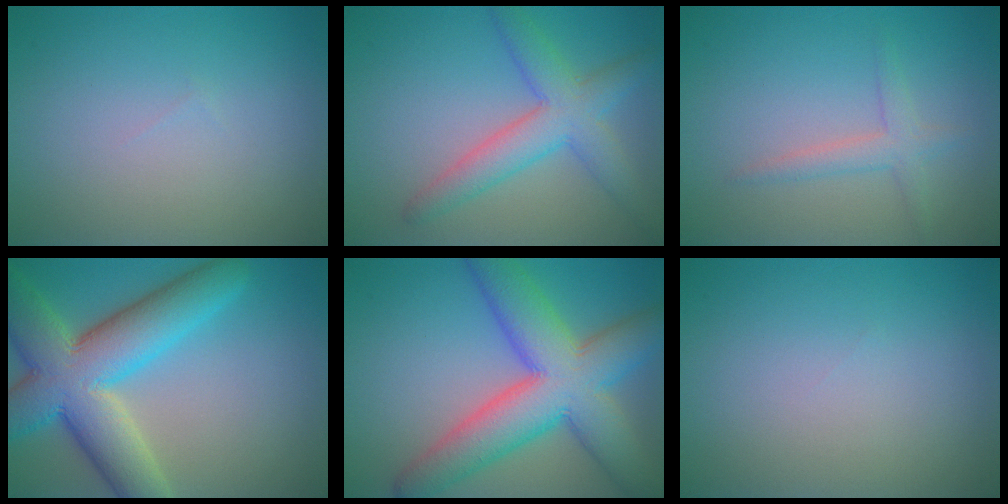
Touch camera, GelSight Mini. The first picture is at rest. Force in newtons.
{"total": 4.9, "press": 4.9, "slide": 0.2}
{"total": 2.0, "press": 2.0, "slide": 0.1}
{"total": 10.9, "press": 10.9, "slide": 0.8}
{"total": 10.5, "press": 10.5, "slide": 0.4}
{"total": 0.0}